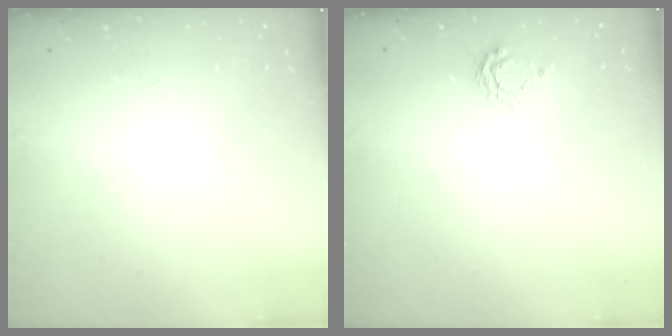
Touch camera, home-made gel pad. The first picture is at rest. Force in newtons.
{"total": 6.1, "press": 6.1, "slide": 0.3}